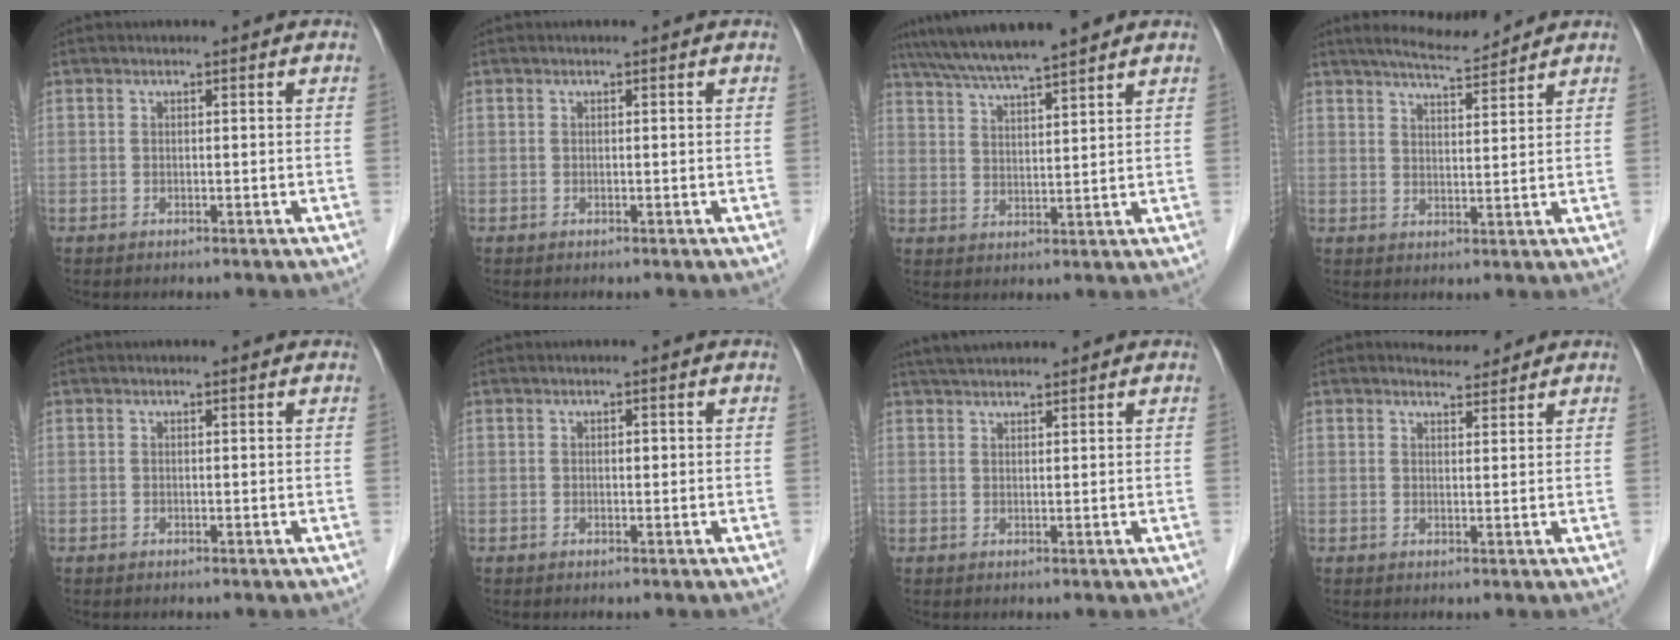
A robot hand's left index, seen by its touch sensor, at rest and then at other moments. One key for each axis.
{"total": 0.0}
{"total": 10.8, "fx": 9.3, "fy": 0.0, "fz": 5.6, "tx": -0.100, "ty": 0.026, "tz": 0.151}
{"total": 6.5, "fx": 6.0, "fy": 0.4, "fz": 2.4, "tx": -0.045, "ty": 0.007, "tz": 0.101}
{"total": 0.0}
{"total": 0.7, "fx": 0.1, "fy": 0.4, "fz": 0.5, "tx": -0.009, "ty": 0.001, "tz": 0.001}
{"total": 4.8, "fx": 4.4, "fy": 0.6, "fz": 1.9, "tx": -0.030, "ty": 0.033, "tz": 0.078}
{"total": 2.4, "fx": 2.3, "fy": 0.5, "fz": 0.0, "tx": -0.004, "ty": 0.001, "tz": 0.039}